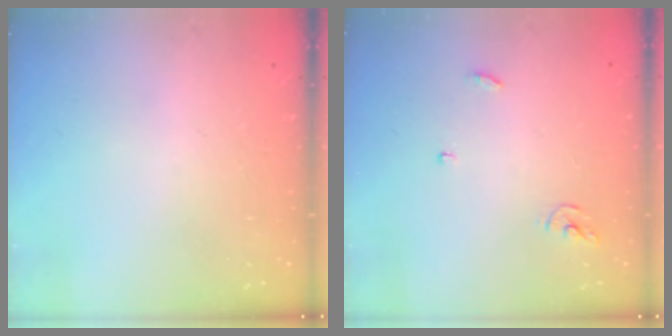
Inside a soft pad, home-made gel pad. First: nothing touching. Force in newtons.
{"total": 3.8, "press": 3.8, "slide": 0.4}